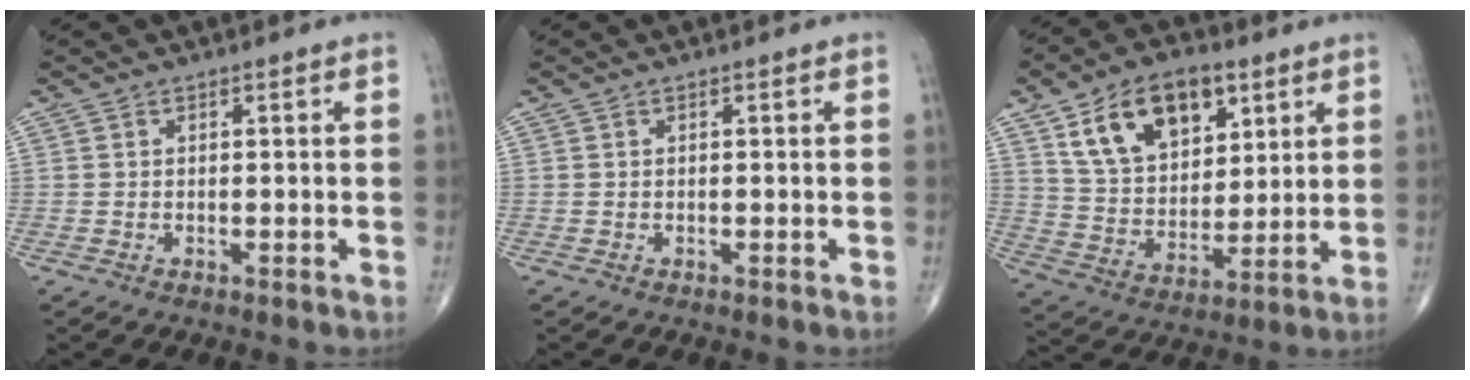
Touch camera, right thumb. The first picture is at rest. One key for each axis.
{"total": 0.0}
{"total": 17.3, "fx": 8.3, "fy": 10.5, "fz": 11.0, "tx": -0.146, "ty": -0.029, "tz": 0.154}